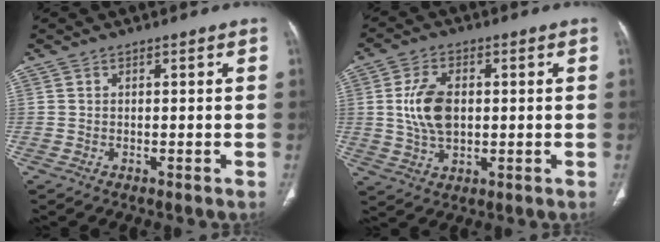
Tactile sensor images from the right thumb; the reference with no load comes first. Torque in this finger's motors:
{"motor_torque": [0.86, 0.77, 0.95, 0.24, 0.29]}